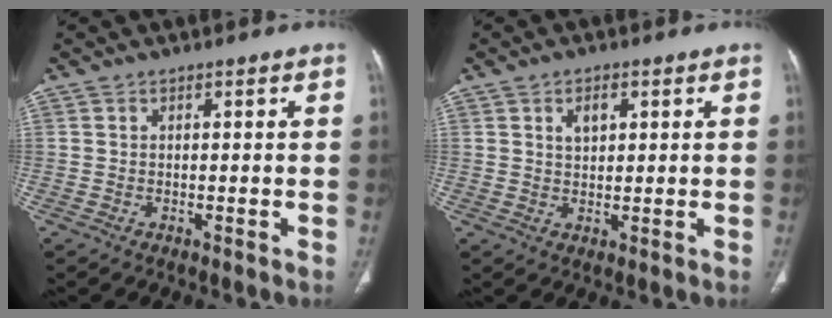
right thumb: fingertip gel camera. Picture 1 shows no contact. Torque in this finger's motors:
{"motor_torque": [-0.01, 0.07, -0.35, 0.24, 0.00]}